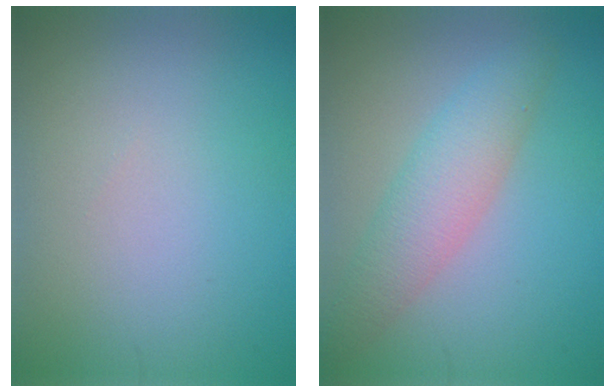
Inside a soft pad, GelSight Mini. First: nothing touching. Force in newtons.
{"total": 4.1, "press": 4.1, "slide": 0.1}